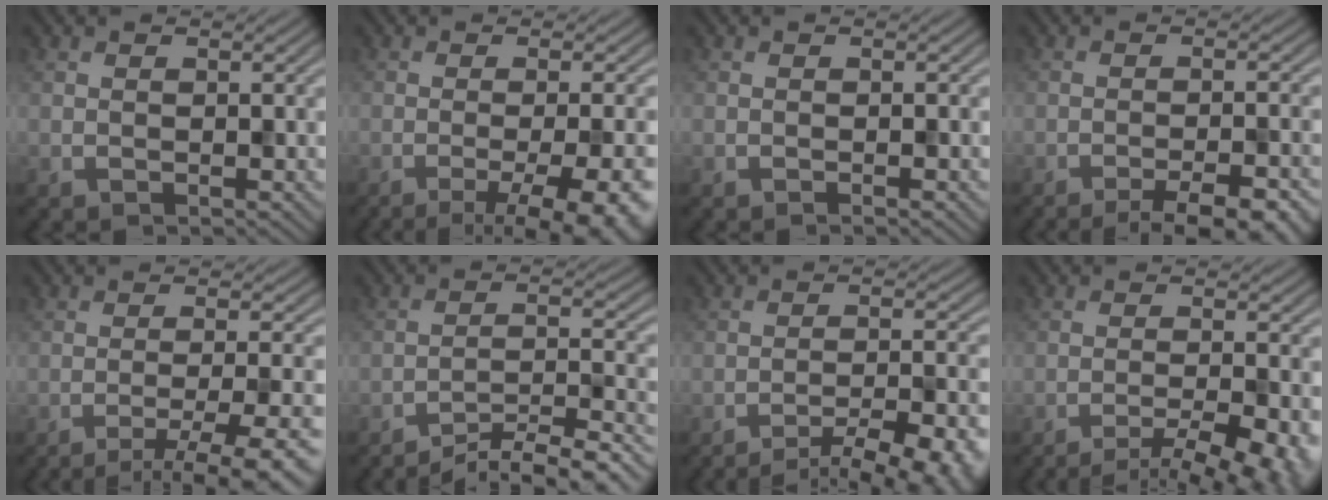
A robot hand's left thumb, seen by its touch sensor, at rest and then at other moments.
{"total": 11.8, "force": [-5.9, 3.2, 9.7], "torque": [-0.108, 0.001, -0.069]}
{"total": 0.6, "force": [-0.4, 0.0, 0.4], "torque": [-0.005, 0.001, -0.009]}
{"total": 8.3, "force": [-6.2, 1.8, 5.3], "torque": [-0.072, 0.005, -0.073]}
{"total": 8.9, "force": [-5.9, 1.3, 6.5], "torque": [-0.095, 0.001, -0.078]}
{"total": 7.9, "force": [-6.8, 1.0, 4.0], "torque": [-0.069, 0.014, -0.115]}
{"total": 12.0, "force": [-9.5, 2.7, 6.9], "torque": [-0.091, 0.002, -0.115]}
{"total": 8.7, "force": [-6.2, 1.7, 5.9], "torque": [-0.089, -0.007, -0.078]}